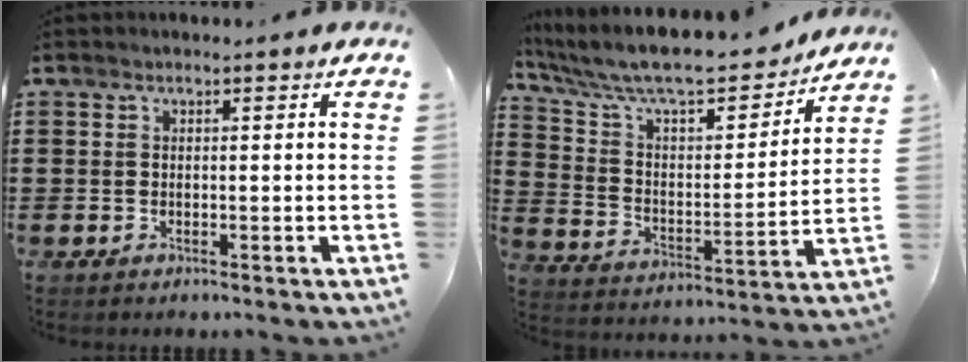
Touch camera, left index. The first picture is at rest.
{"total": 10.0, "force": [9.0, 1.5, 4.2], "torque": [-0.120, -0.061, 0.152]}